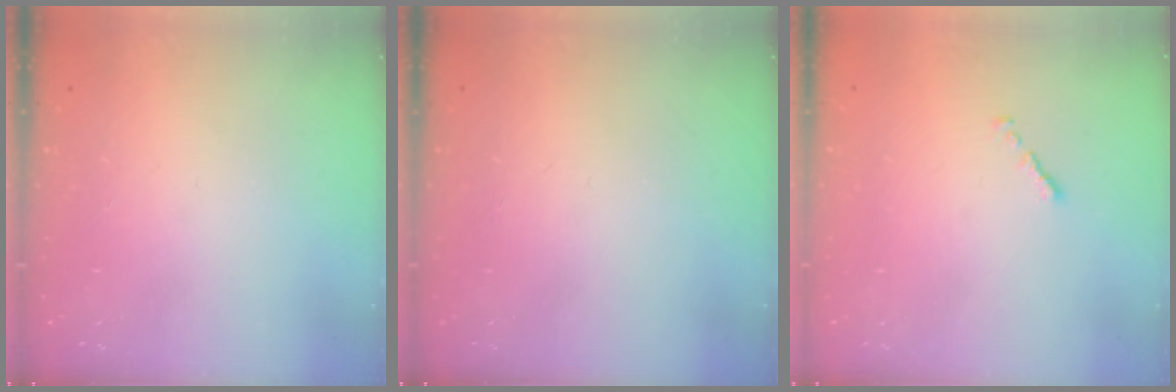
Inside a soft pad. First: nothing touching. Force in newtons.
{"total": 0.0}
{"total": 0.7, "press": 0.6, "slide": 0.4}